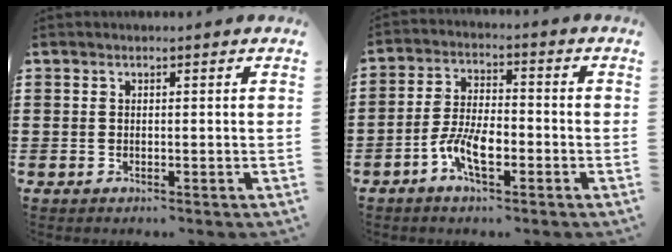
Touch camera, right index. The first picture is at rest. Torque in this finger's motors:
{"motor_torque": [1.04, 1.10, 0.24, 0.06]}